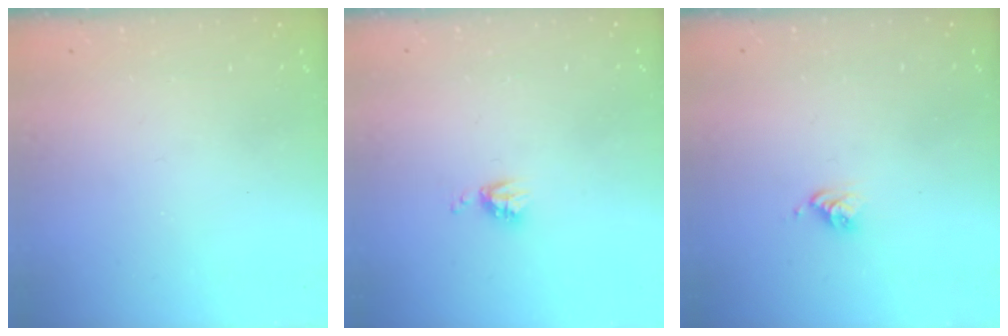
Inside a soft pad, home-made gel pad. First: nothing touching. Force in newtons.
{"total": 3.8, "press": 3.8, "slide": 0.6}
{"total": 3.7, "press": 3.7, "slide": 0.6}